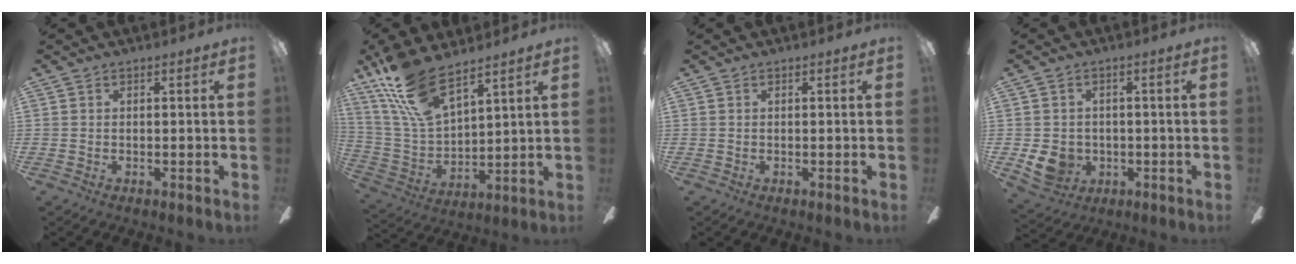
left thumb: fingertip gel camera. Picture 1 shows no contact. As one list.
[{"total": 16.3, "force": [12.0, 5.5, 9.6], "torque": [-0.223, -0.062, 0.216]}, {"total": 0.0}, {"total": 6.7, "force": [-0.8, 6.0, 2.8], "torque": [-0.068, 0.003, -0.012]}]